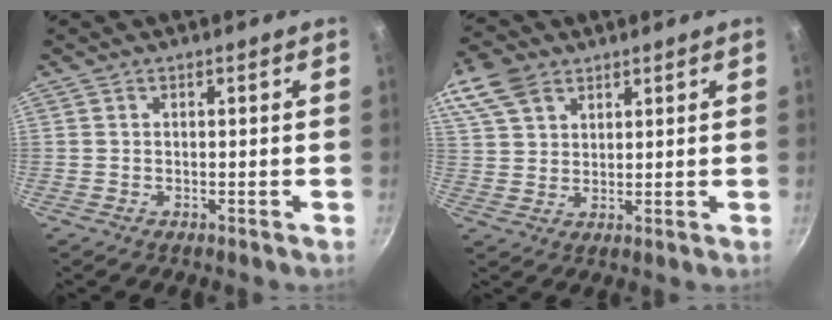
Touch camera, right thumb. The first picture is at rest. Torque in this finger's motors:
{"motor_torque": [-0.65, 1.10, 0.36, -0.14, 0.12]}